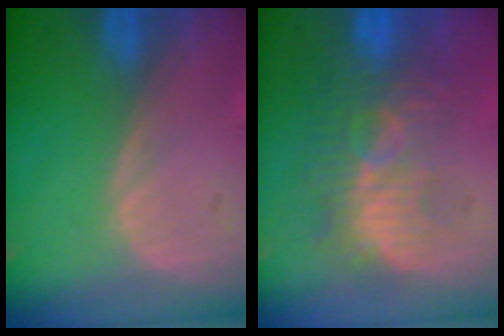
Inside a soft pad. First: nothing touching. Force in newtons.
{"total": 9.4, "press": 8.7, "slide": 3.7}